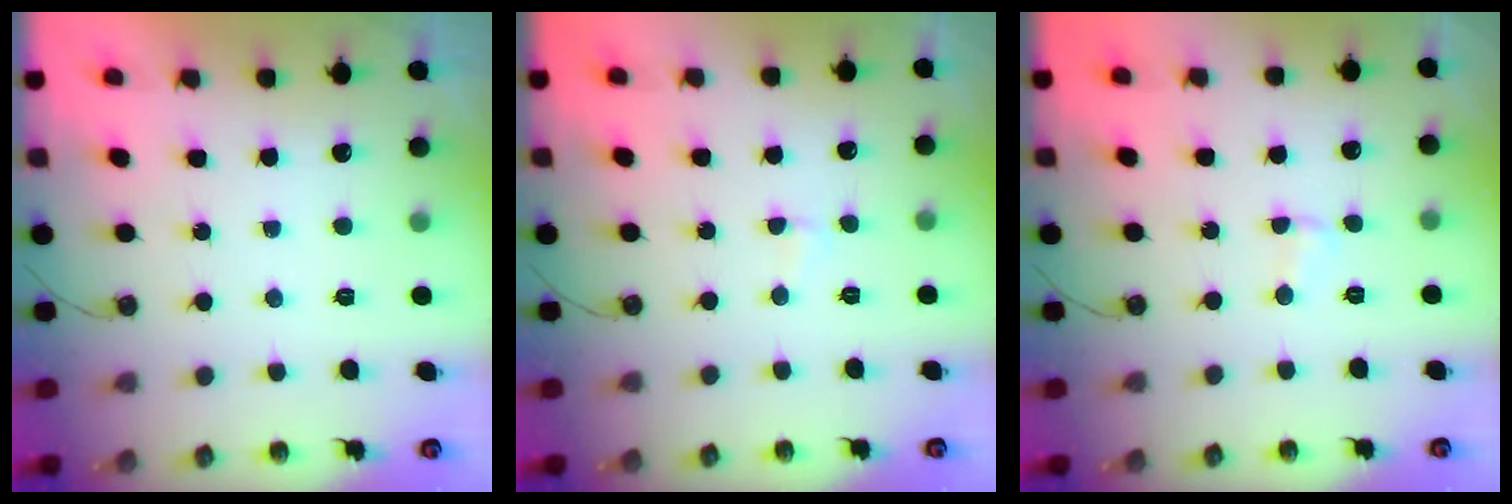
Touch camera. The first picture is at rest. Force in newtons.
{"total": 3.7, "press": 1.4, "slide": 3.4}
{"total": 3.7, "press": 1.6, "slide": 3.3}